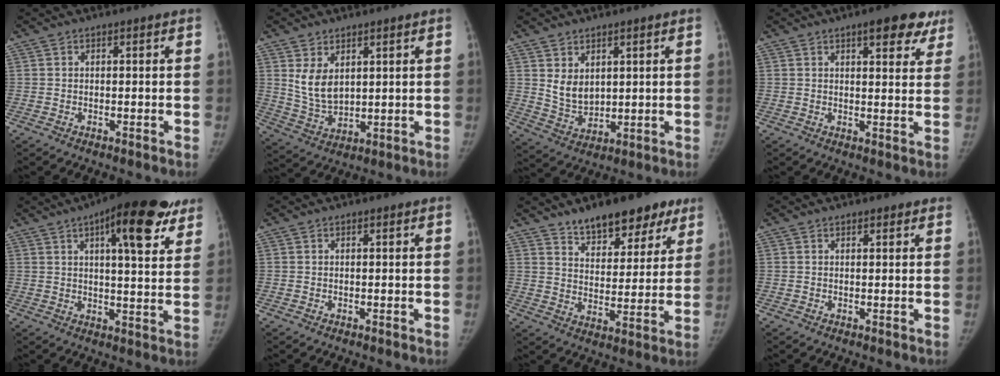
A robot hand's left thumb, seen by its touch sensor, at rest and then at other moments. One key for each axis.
{"total": 7.3, "fx": 2.9, "fy": 4.5, "fz": 5.0, "tx": -0.079, "ty": -0.023, "tz": 0.070}
{"total": 6.3, "fx": 2.4, "fy": 4.3, "fz": 3.9, "tx": -0.053, "ty": -0.027, "tz": 0.059}
{"total": 9.0, "fx": 5.6, "fy": 3.3, "fz": 6.2, "tx": -0.045, "ty": -0.021, "tz": 0.067}
{"total": 17.9, "fx": 9.7, "fy": 5.6, "fz": 14.0, "tx": -0.166, "ty": -0.025, "tz": 0.131}
{"total": 0.0}
{"total": 15.1, "fx": 10.5, "fy": 7.3, "fz": 8.1, "tx": -0.057, "ty": -0.046, "tz": 0.159}
{"total": 1.5, "fx": 1.2, "fy": 0.6, "fz": 0.7, "tx": -0.005, "ty": -0.004, "tz": 0.014}